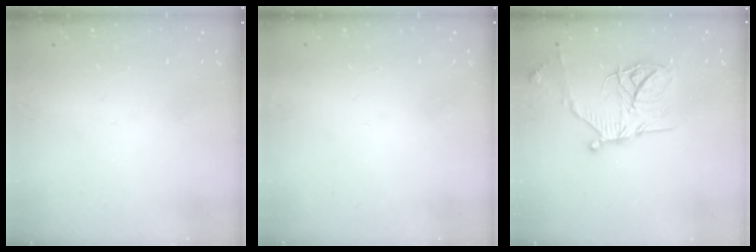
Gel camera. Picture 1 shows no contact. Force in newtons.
{"total": 1.6, "press": 1.6, "slide": 0.1}
{"total": 17.1, "press": 17.1, "slide": 1.1}